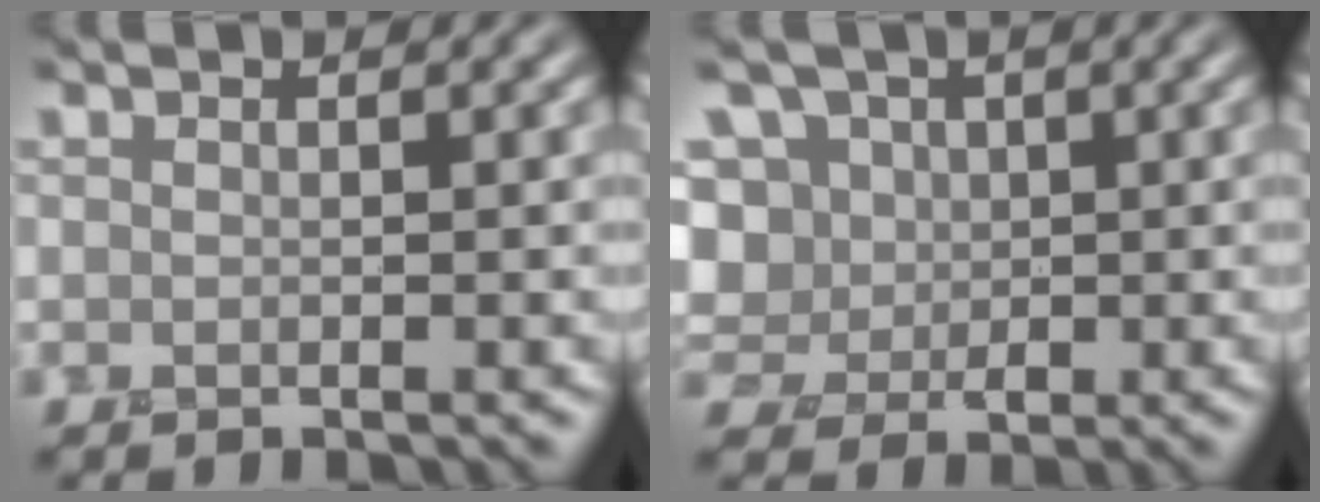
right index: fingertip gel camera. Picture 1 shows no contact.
{"total": 11.4, "force": [4.1, 9.5, 4.9], "torque": [-0.116, 0.051, 0.048]}